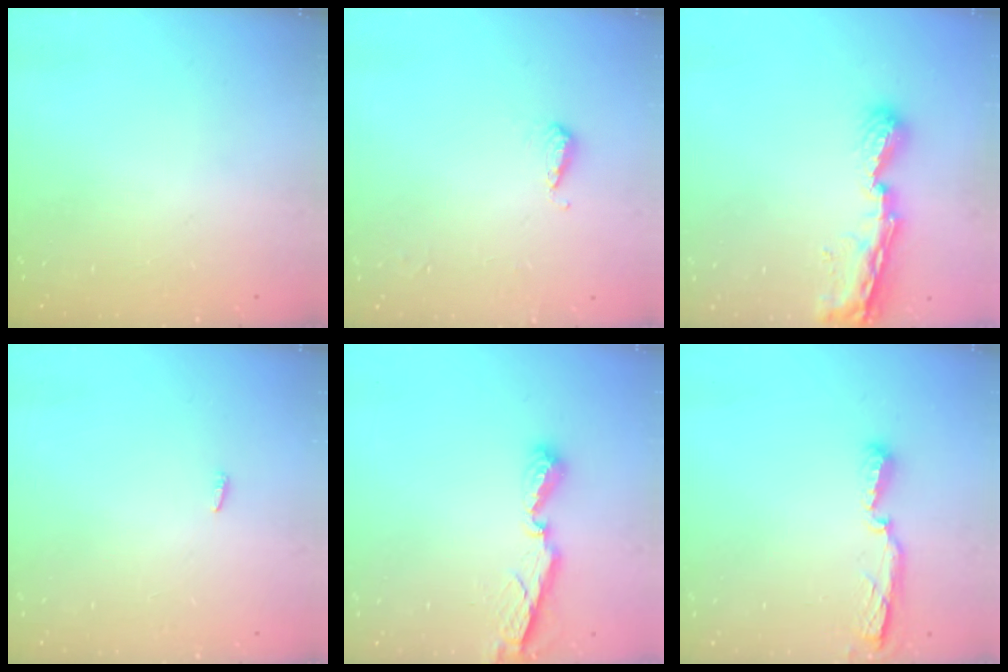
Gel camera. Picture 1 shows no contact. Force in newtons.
{"total": 5.2, "press": 5.1, "slide": 0.9}
{"total": 8.9, "press": 8.9, "slide": 0.9}
{"total": 2.1, "press": 1.9, "slide": 0.7}
{"total": 7.8, "press": 7.8, "slide": 0.5}
{"total": 9.5, "press": 7.8, "slide": 5.5}